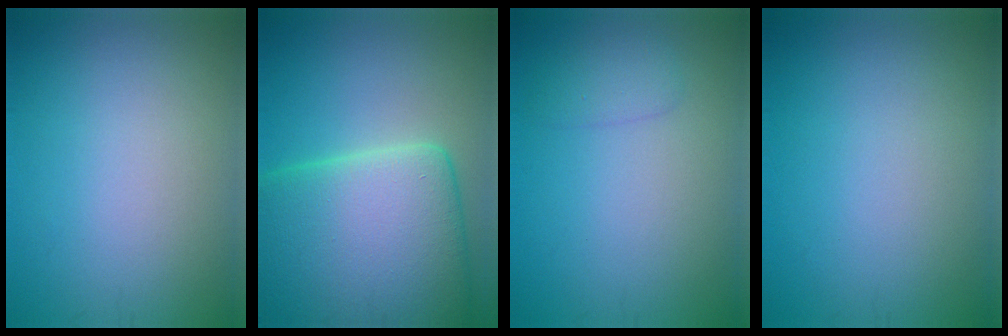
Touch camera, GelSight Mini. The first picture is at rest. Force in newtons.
{"total": 14.8, "press": 14.8, "slide": 1.2}
{"total": 1.4, "press": 1.4, "slide": 0.1}
{"total": 0.0}